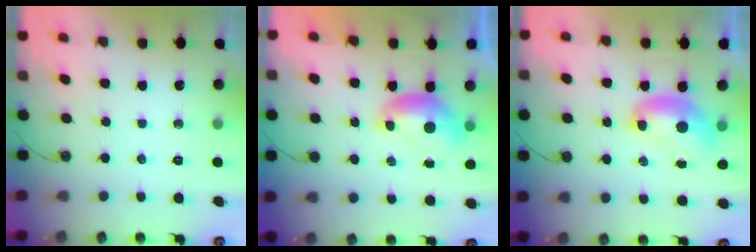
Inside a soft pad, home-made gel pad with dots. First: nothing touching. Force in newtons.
{"total": 0.0}
{"total": 1.9, "press": 1.9, "slide": 0.0}